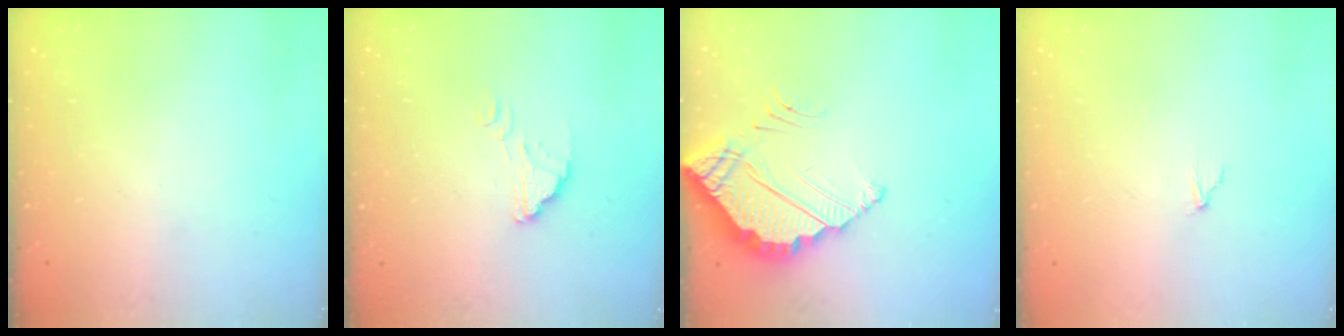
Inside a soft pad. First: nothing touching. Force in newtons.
{"total": 2.9, "press": 2.9, "slide": 0.2}
{"total": 3.9, "press": 3.8, "slide": 0.2}
{"total": 2.0, "press": 2.0, "slide": 0.1}